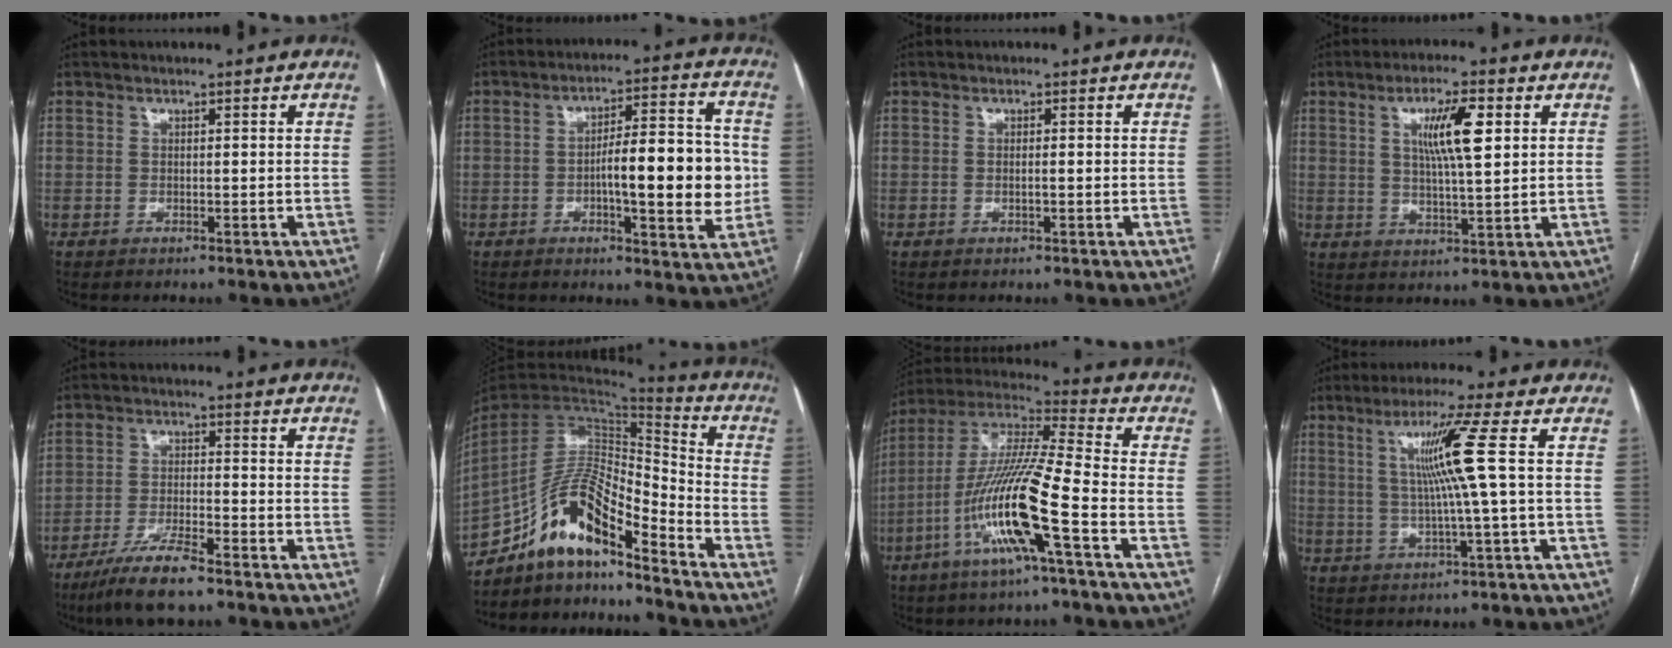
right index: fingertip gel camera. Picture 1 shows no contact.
{"total": 13.1, "force": [-1.3, 3.0, 12.7], "torque": [-0.182, 0.020, -0.016]}
{"total": 0.7, "force": [-0.1, 0.1, 0.7], "torque": [-0.013, 0.000, -0.001]}
{"total": 8.1, "force": [2.6, 1.1, 7.6], "torque": [-0.134, 0.005, 0.046]}
{"total": 8.3, "force": [-6.3, 0.7, 5.4], "torque": [-0.105, -0.020, -0.116]}
{"total": 14.8, "force": [-11.4, 2.8, 8.9], "torque": [-0.164, 0.032, -0.202]}
{"total": 16.6, "force": [-6.2, -0.1, 15.4], "torque": [-0.312, -0.003, -0.125]}
{"total": 8.4, "force": [1.6, -2.2, 7.9], "torque": [-0.141, 0.005, 0.039]}